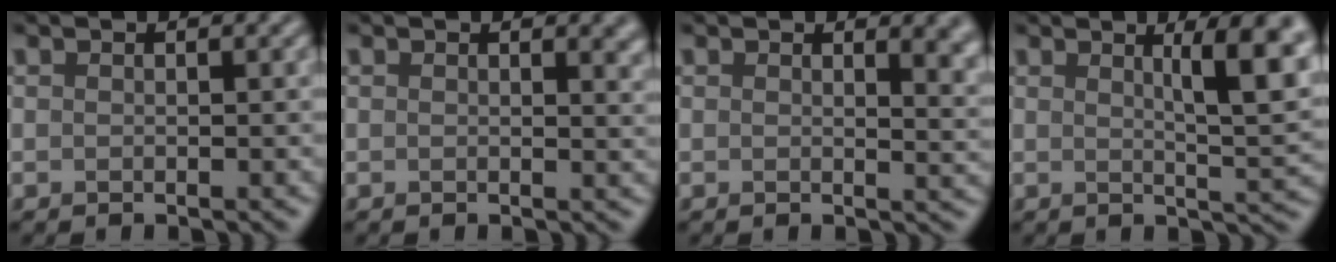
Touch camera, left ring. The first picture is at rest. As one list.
[{"total": 2.0, "force": [1.1, 0.8, 1.4], "torque": [-0.006, 0.001, 0.016]}, {"total": 3.8, "force": [1.9, 1.7, 2.9], "torque": [-0.018, -0.001, 0.027]}, {"total": 7.0, "force": [2.5, 1.6, 6.4], "torque": [-0.070, -0.001, 0.038]}]